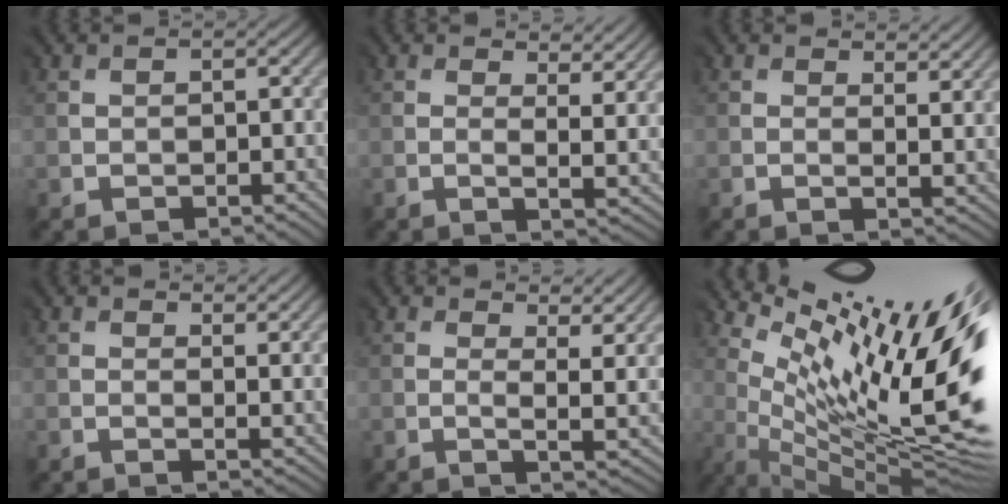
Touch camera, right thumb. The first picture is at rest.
{"total": 3.8, "force": [1.8, 0.7, 3.3], "torque": [-0.065, -0.003, 0.025]}
{"total": 2.3, "force": [1.6, 0.1, 1.7], "torque": [-0.042, -0.002, 0.022]}
{"total": 1.7, "force": [1.3, 0.0, 1.1], "torque": [-0.030, -0.002, 0.018]}
{"total": 4.4, "force": [1.8, 0.8, 3.9], "torque": [-0.072, -0.005, 0.025]}
{"total": 17.4, "force": [7.1, 4.1, 15.3], "torque": [-0.227, 0.003, 0.141]}